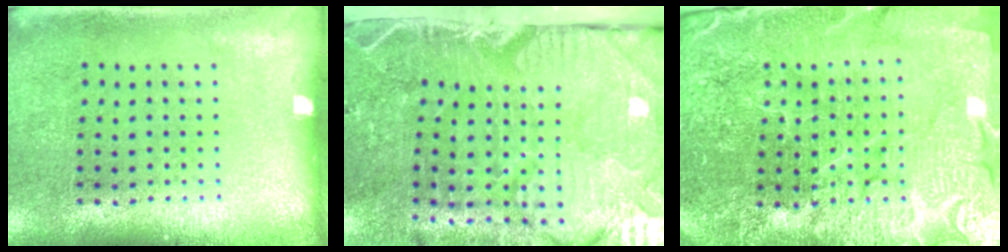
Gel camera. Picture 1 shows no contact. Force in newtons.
{"total": 5.5, "press": 4.4, "slide": 3.3}
{"total": 5.4, "press": 4.9, "slide": 2.1}